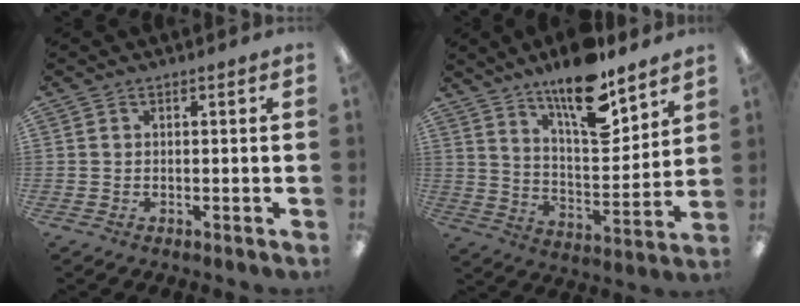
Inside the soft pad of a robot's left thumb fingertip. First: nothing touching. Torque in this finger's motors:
{"motor_torque": [1.40, 0.52, 1.42, -1.35, 0.10]}